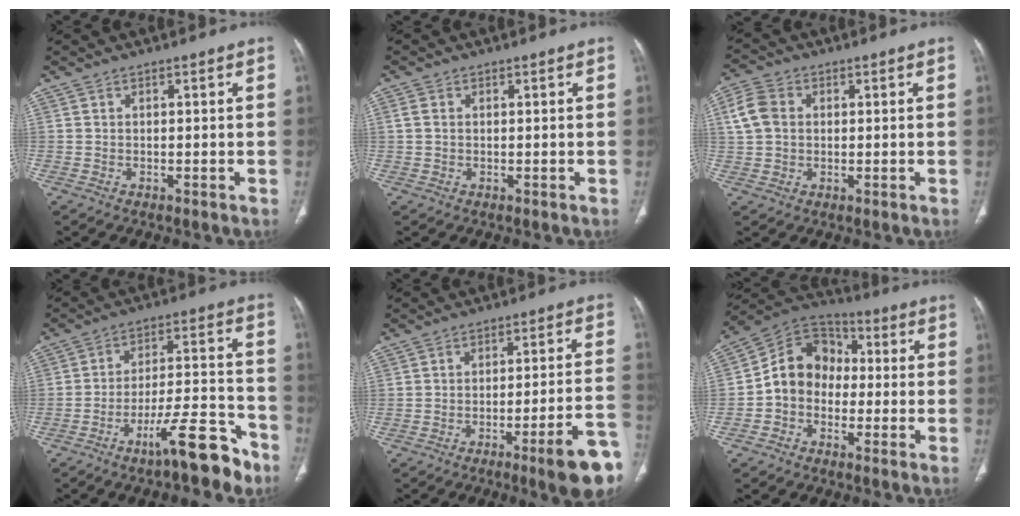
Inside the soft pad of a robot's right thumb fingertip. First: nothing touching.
{"total": 1.7, "force": [0.3, 1.3, 1.1], "torque": [-0.029, 0.004, 0.007]}
{"total": 6.9, "force": [1.3, 5.4, 4.1], "torque": [-0.084, 0.012, 0.023]}
{"total": 13.5, "force": [-9.2, 3.3, 9.4], "torque": [-0.144, 0.077, -0.151]}
{"total": 13.0, "force": [-6.8, 1.1, 11.1], "torque": [-0.129, 0.035, -0.088]}
{"total": 11.1, "force": [-1.5, 9.4, 5.8], "torque": [-0.075, 0.044, -0.043]}